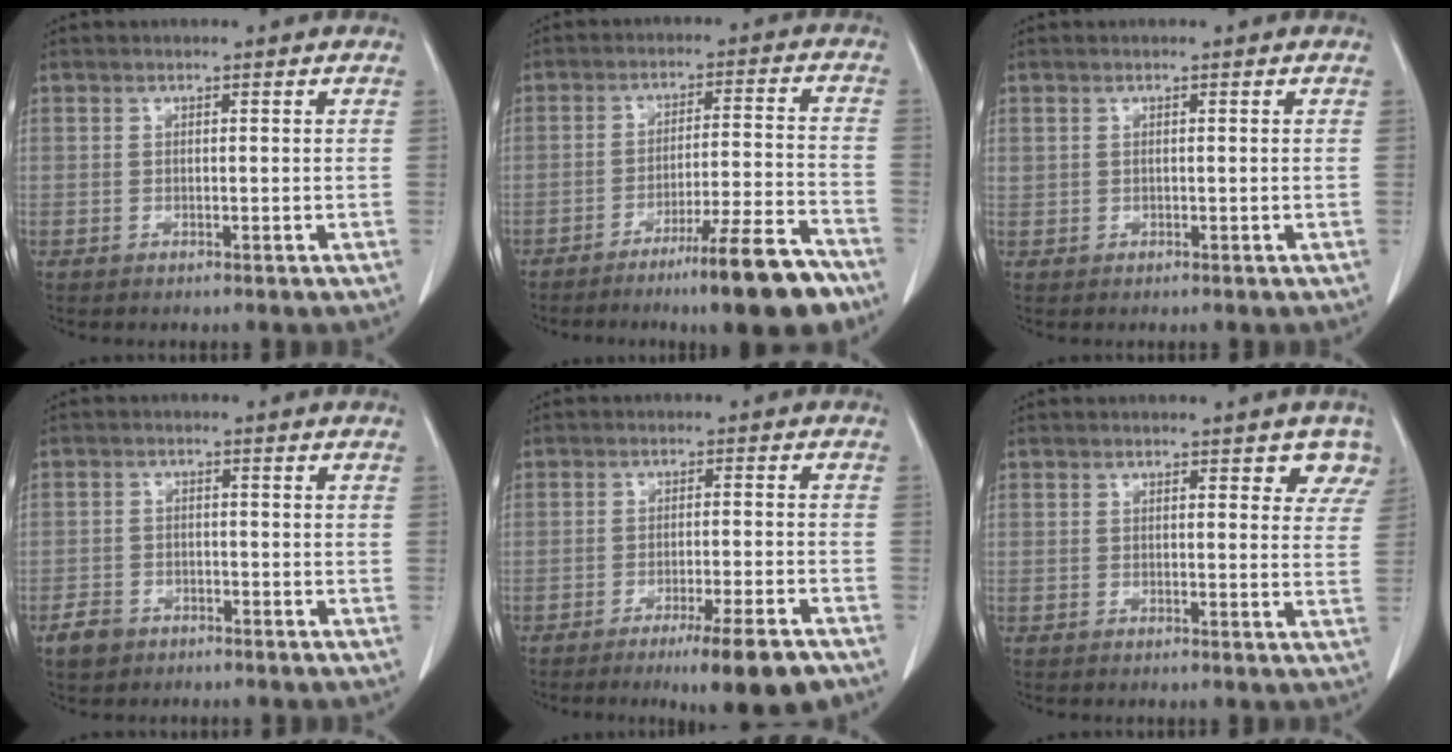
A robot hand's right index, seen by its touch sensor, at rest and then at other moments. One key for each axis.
{"total": 12.2, "fx": -8.7, "fy": 0.1, "fz": 8.6, "tx": -0.119, "ty": -0.005, "tz": -0.138}
{"total": 0.6, "fx": 0.3, "fy": 0.5, "fz": 0.1, "tx": 0.006, "ty": 0.010, "tz": 0.009}
{"total": 3.5, "fx": -2.5, "fy": 2.3, "fz": 0.9, "tx": -0.020, "ty": 0.005, "tz": -0.039}
{"total": 9.0, "fx": -6.3, "fy": 0.2, "fz": 6.3, "tx": -0.080, "ty": -0.015, "tz": -0.093}
{"total": 3.8, "fx": 2.8, "fy": 1.9, "fz": 1.8, "tx": -0.002, "ty": 0.000, "tz": 0.018}